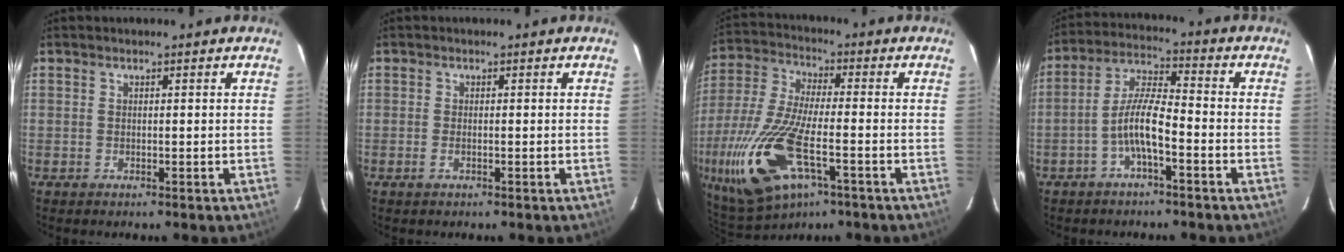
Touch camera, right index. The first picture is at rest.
{"total": 1.2, "force": [-0.5, 0.4, 1.0], "torque": [-0.020, 0.000, -0.010]}
{"total": 21.3, "force": [-8.3, 8.5, 17.7], "torque": [-0.397, -0.042, -0.150]}
{"total": 7.1, "force": [-3.2, 1.5, 6.2], "torque": [-0.131, 0.012, -0.061]}